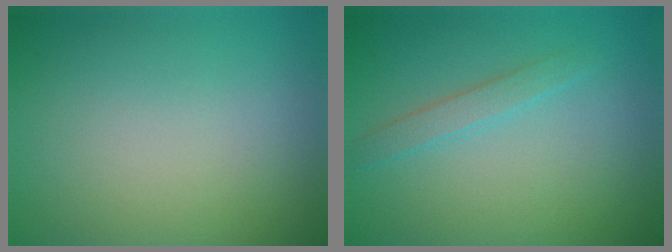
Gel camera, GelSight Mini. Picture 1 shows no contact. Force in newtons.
{"total": 1.5, "press": 1.5, "slide": 0.1}